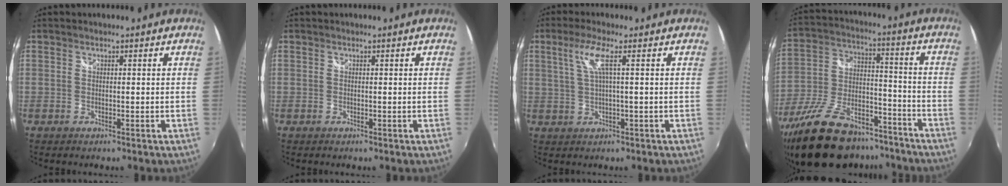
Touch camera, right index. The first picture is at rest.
{"total": 0.0}
{"total": 4.6, "force": [1.4, -0.4, 4.3], "torque": [-0.084, 0.002, 0.033]}
{"total": 24.0, "force": [-18.4, 10.5, 11.2], "torque": [-0.231, 0.011, -0.280]}